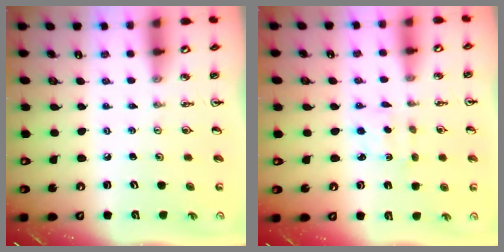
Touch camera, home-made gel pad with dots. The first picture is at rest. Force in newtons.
{"total": 1.6, "press": 1.5, "slide": 0.6}